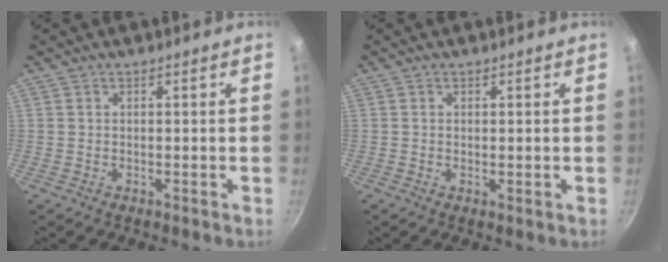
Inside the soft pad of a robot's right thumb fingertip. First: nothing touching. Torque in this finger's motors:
{"motor_torque": [-0.17, 0.33, -0.23, 0.04, 0.03]}